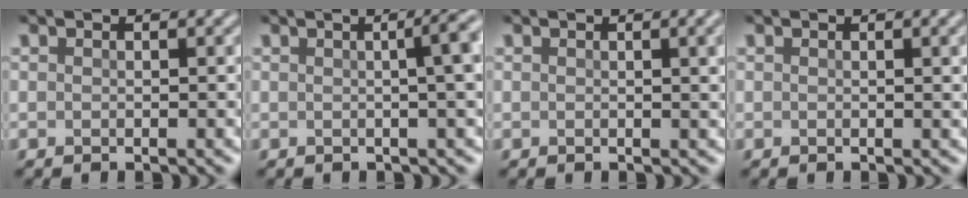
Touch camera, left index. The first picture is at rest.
{"total": 5.9, "force": [0.7, 2.2, 5.5], "torque": [-0.030, 0.023, 0.000]}
{"total": 3.0, "force": [0.7, 1.0, 2.7], "torque": [-0.023, 0.007, 0.007]}
{"total": 1.9, "force": [0.5, 0.5, 1.7], "torque": [-0.016, 0.005, 0.005]}